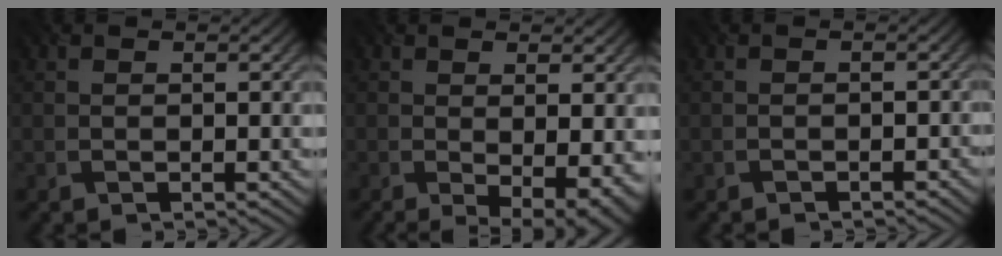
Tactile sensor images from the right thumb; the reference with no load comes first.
{"total": 5.2, "force": [-0.5, 1.8, 4.9], "torque": [-0.082, -0.018, 0.006]}
{"total": 1.0, "force": [-0.9, 0.3, 0.3], "torque": [-0.003, -0.001, -0.016]}